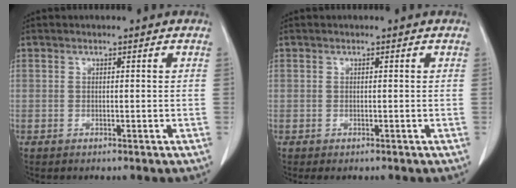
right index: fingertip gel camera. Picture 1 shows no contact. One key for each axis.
{"total": 0.6, "fx": -0.4, "fy": 0.4, "fz": 0.2, "tx": -0.005, "ty": 0.003, "tz": -0.005}